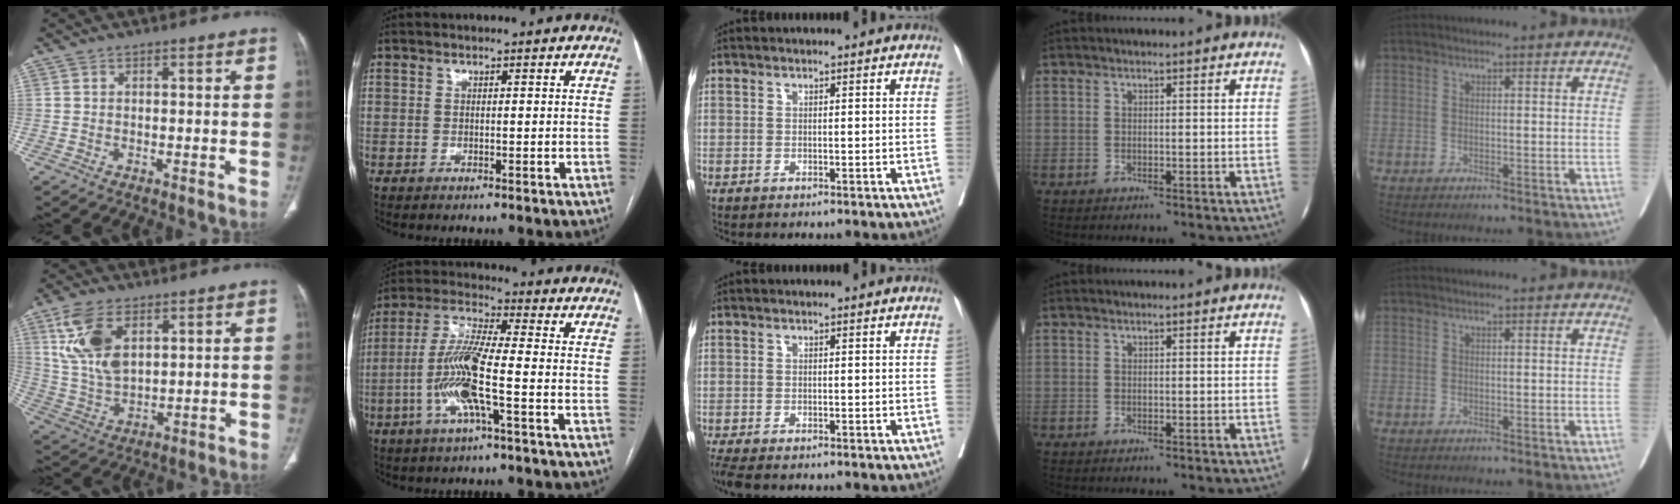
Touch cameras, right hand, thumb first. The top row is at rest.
{"thumb": {"total": 12.1, "force": [5.0, 6.6, 8.8], "torque": [-0.174, -0.015, 0.107]}, "index": {"total": 11.0, "force": [-3.0, 0.7, 10.6], "torque": [-0.226, 0.001, -0.064]}, "middle": {"total": 2.8, "force": [-2.4, 0.5, 1.4], "torque": [-0.031, -0.012, -0.043]}}